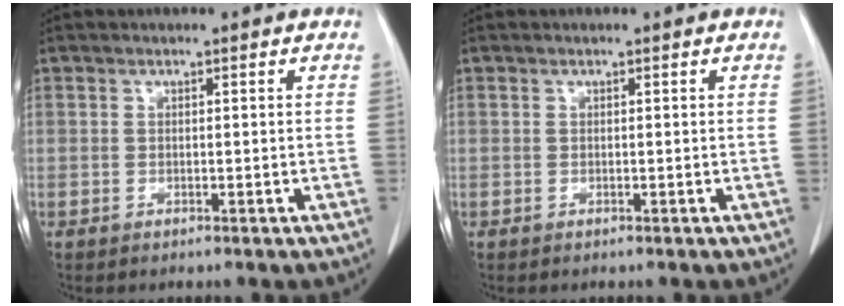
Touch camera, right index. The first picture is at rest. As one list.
[{"total": 0.0}]